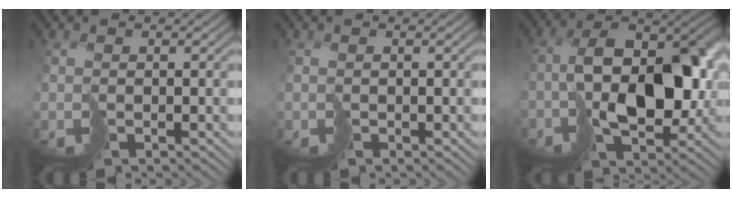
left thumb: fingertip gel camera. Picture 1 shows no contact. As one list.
[{"total": 0.0}, {"total": 11.1, "force": [-1.0, 6.7, 8.8], "torque": [-0.122, 0.013, -0.009]}]